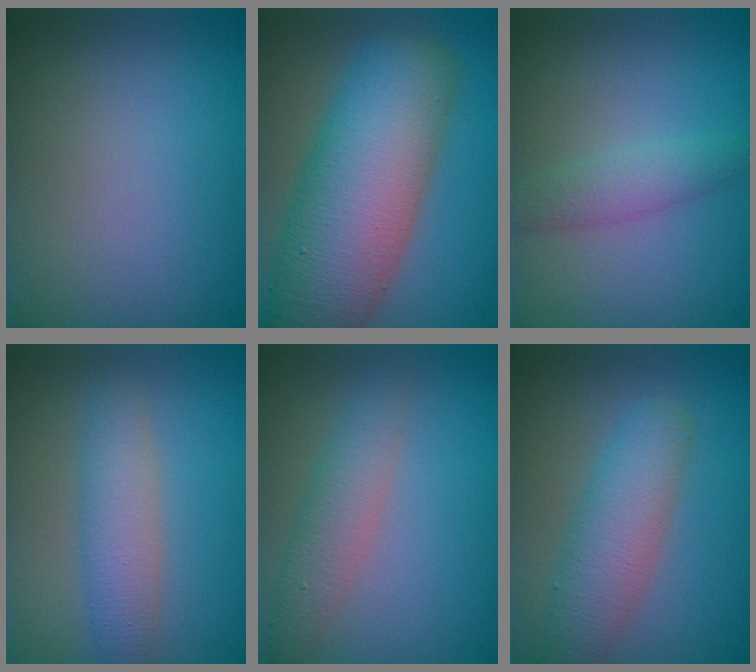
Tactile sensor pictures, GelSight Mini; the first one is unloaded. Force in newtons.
{"total": 12.4, "press": 12.4, "slide": 0.6}
{"total": 2.2, "press": 2.2, "slide": 0.0}
{"total": 3.4, "press": 3.4, "slide": 0.1}
{"total": 2.9, "press": 2.9, "slide": 0.1}
{"total": 4.8, "press": 4.8, "slide": 0.2}